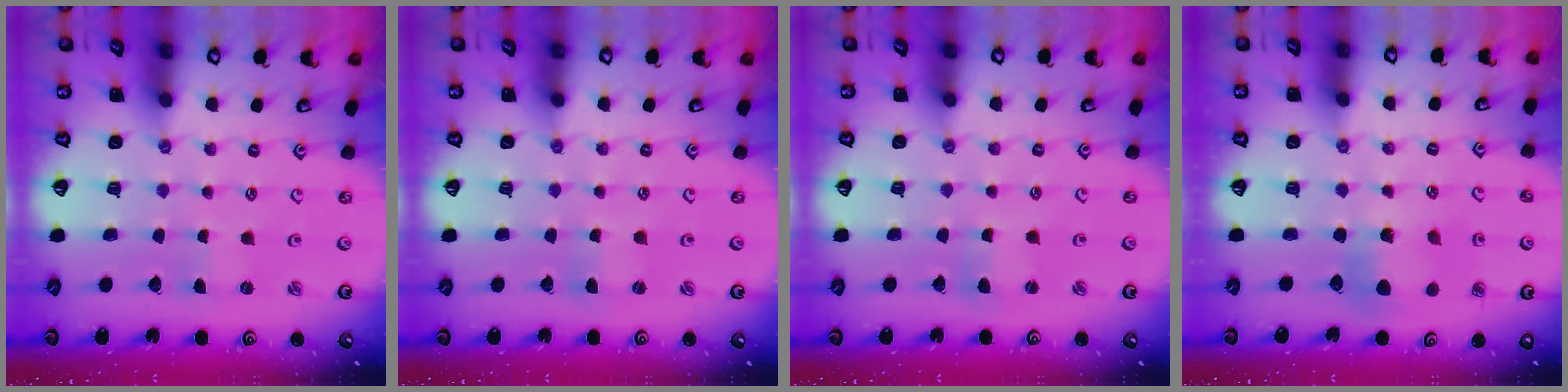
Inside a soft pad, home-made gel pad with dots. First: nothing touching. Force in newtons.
{"total": 0.9, "press": 0.9, "slide": 0.2}
{"total": 2.5, "press": 2.5, "slide": 0.3}
{"total": 7.1, "press": 7.1, "slide": 0.5}